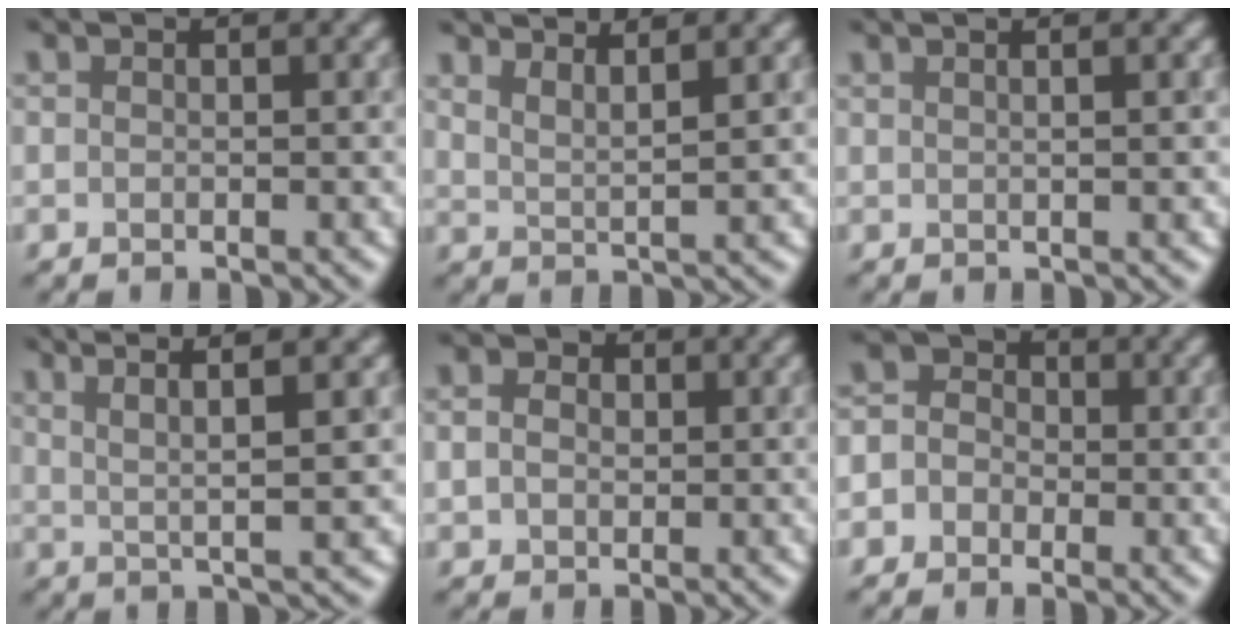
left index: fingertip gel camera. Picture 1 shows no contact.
{"total": 3.0, "force": [2.7, 0.2, 1.3], "torque": [-0.015, 0.007, 0.052]}
{"total": 4.3, "force": [2.0, 1.9, 3.2], "torque": [-0.014, 0.036, 0.000]}
{"total": 5.3, "force": [2.8, 0.5, 4.5], "torque": [-0.081, 0.017, 0.060]}
{"total": 2.6, "force": [0.6, 2.2, 1.2], "torque": [-0.026, 0.018, -0.001]}
{"total": 3.6, "force": [-1.0, 3.3, 0.8], "torque": [0.011, 0.020, -0.034]}